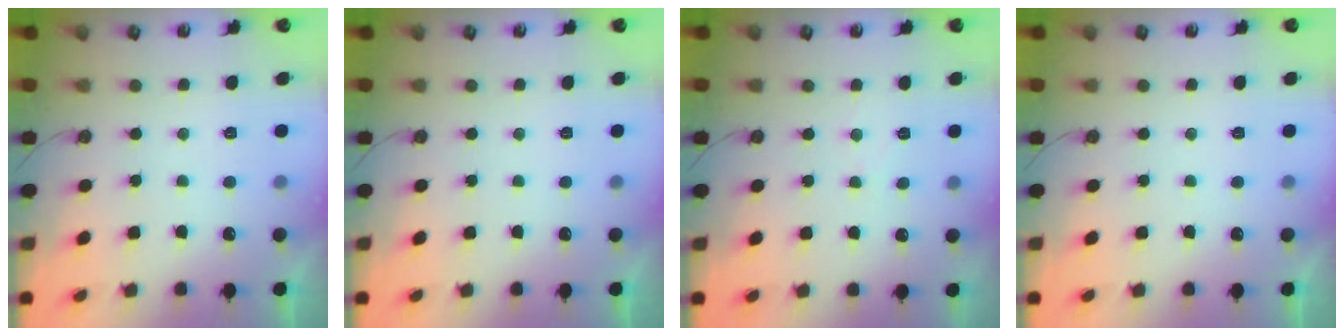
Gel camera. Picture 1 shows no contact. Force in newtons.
{"total": 0.0}
{"total": 4.5, "press": 4.4, "slide": 0.8}
{"total": 0.0}